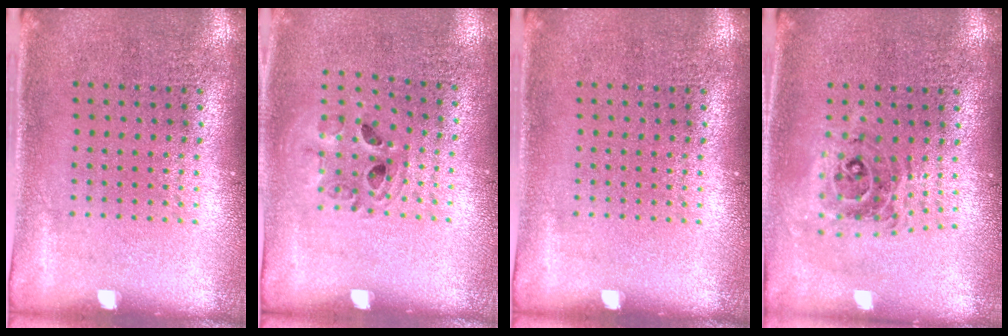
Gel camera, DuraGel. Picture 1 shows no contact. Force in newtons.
{"total": 0.9, "press": 0.9, "slide": 0.1}
{"total": 0.0}
{"total": 0.7, "press": 0.7, "slide": 0.2}